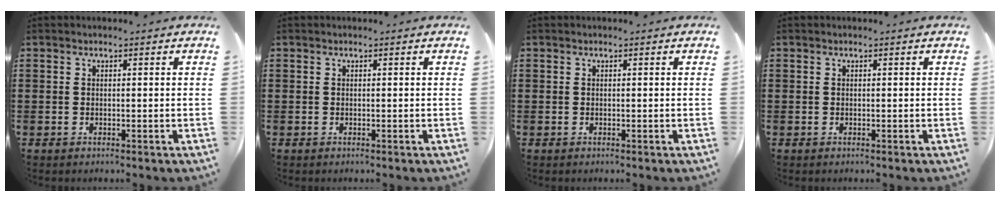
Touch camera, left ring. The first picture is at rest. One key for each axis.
{"total": 0.0}
{"total": 0.0}
{"total": 0.0}